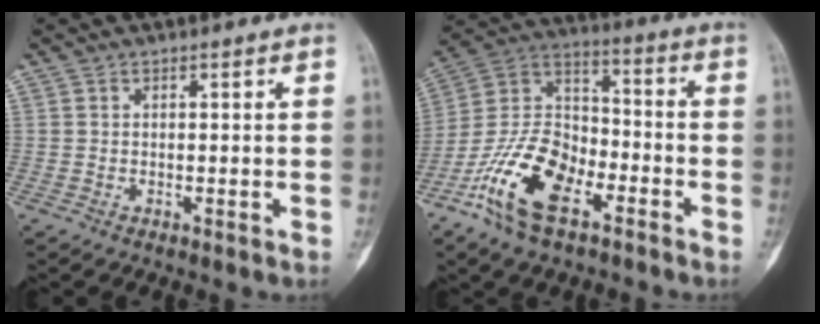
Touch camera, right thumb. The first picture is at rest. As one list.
[{"total": 17.4, "force": [-8.9, 9.0, 11.9], "torque": [-0.218, 0.058, -0.175]}]